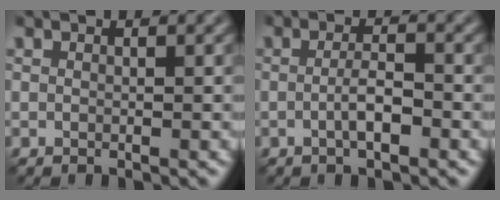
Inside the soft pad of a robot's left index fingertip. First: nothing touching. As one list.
[{"total": 2.4, "force": [-0.7, 0.6, 2.2], "torque": [-0.040, 0.002, -0.016]}]